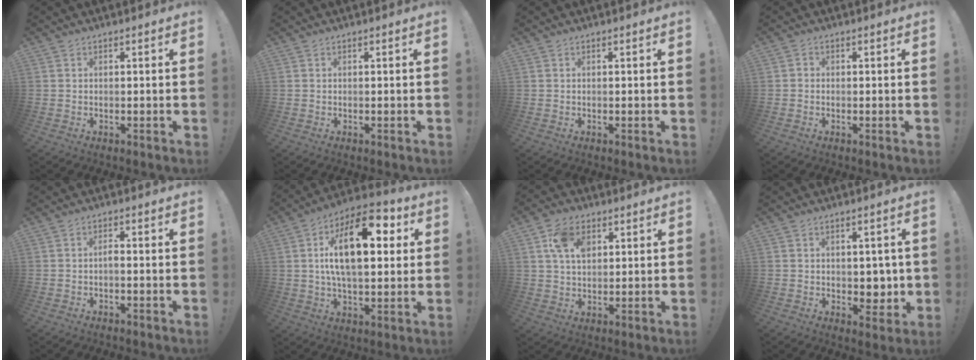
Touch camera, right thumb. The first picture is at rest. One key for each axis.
{"total": 0.0}
{"total": 0.0}
{"total": 1.0, "fx": -0.6, "fy": 0.7, "fz": 0.4, "tx": -0.006, "ty": 0.003, "tz": -0.011}
{"total": 1.6, "fx": -0.8, "fy": 0.2, "fz": 1.4, "tx": -0.026, "ty": 0.002, "tz": -0.016}
{"total": 20.9, "fx": 5.6, "fy": 10.0, "fz": 17.5, "tx": -0.287, "ty": -0.007, "tz": 0.081}
{"total": 10.0, "fx": 4.1, "fy": 6.6, "fz": 6.3, "tx": -0.114, "ty": 0.001, "tz": 0.078}
{"total": 5.2, "fx": 0.5, "fy": 4.3, "fz": 2.8, "tx": -0.023, "ty": -0.002, "tz": 0.011}